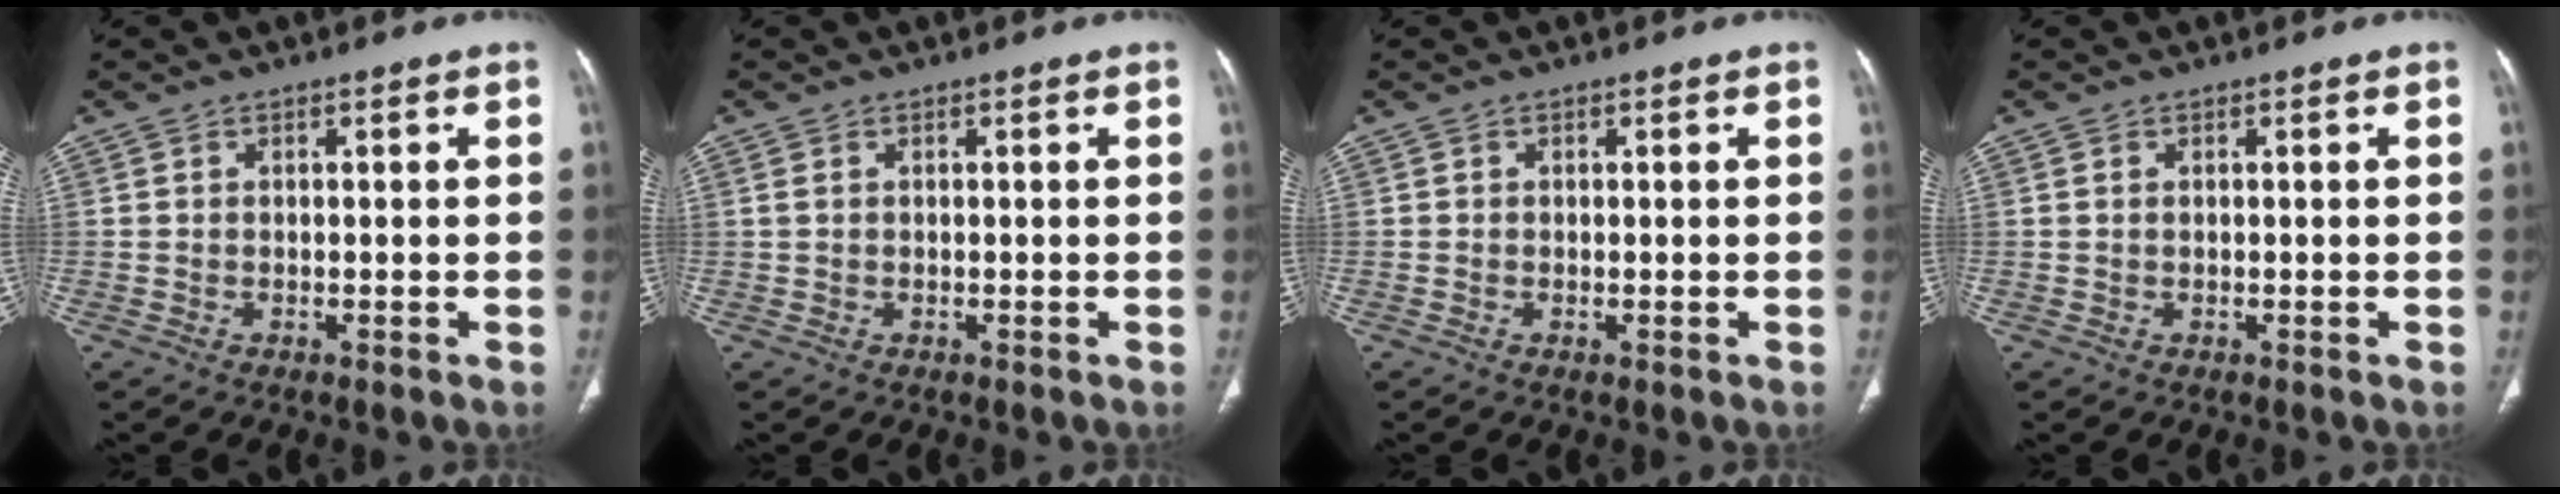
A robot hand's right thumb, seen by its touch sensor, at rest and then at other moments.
{"total": 0.7, "force": [0.3, 0.4, 0.5], "torque": [-0.013, 0.010, 0.010]}
{"total": 0.0}
{"total": 0.0}